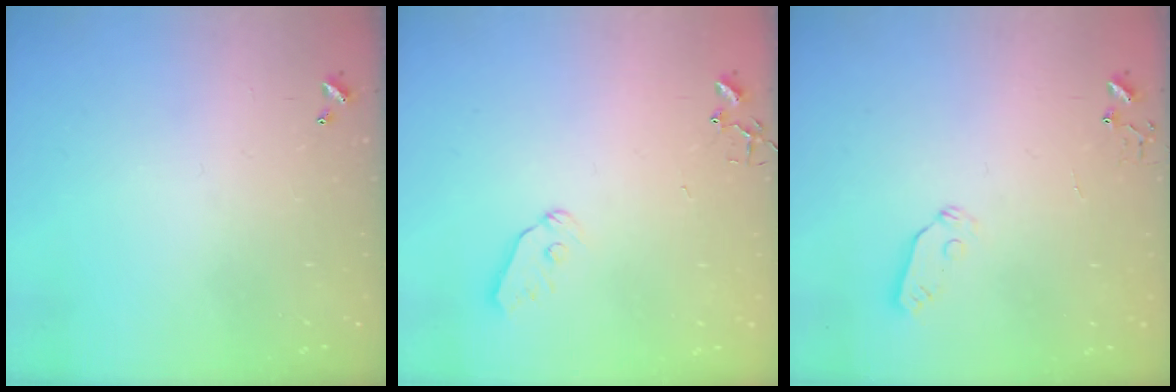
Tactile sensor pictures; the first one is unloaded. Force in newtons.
{"total": 6.7, "press": 6.7, "slide": 0.8}
{"total": 3.9, "press": 3.9, "slide": 0.6}